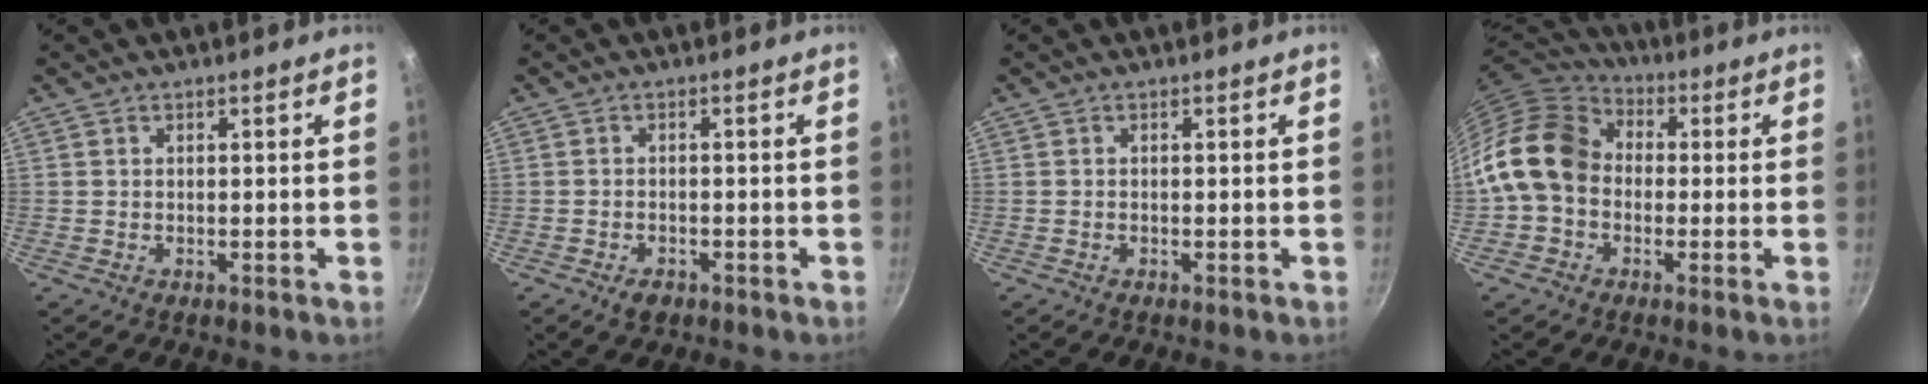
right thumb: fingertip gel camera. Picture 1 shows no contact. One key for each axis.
{"total": 2.7, "fx": -1.7, "fy": 1.6, "fz": 1.4, "tx": -0.024, "ty": 0.013, "tz": -0.023}
{"total": 0.0}
{"total": 14.2, "fx": -0.6, "fy": 11.4, "fz": 8.5, "tx": -0.133, "ty": 0.035, "tz": -0.031}